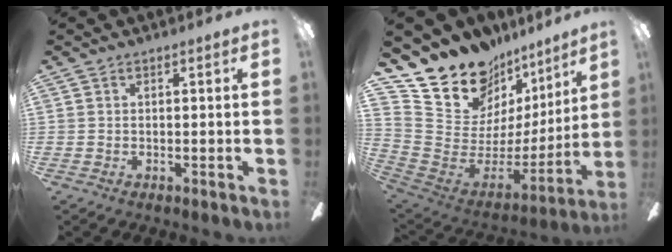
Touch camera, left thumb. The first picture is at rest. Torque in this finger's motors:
{"motor_torque": [0.49, 0.46, 0.77, -2.00, 0.07]}